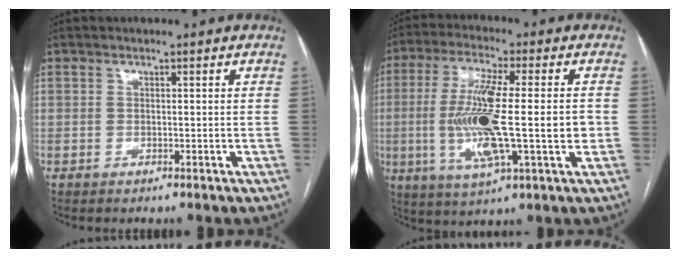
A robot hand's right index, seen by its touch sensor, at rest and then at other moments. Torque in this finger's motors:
{"motor_torque": [0.82, -0.22, 0.80, 0.21]}